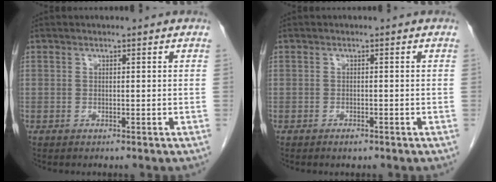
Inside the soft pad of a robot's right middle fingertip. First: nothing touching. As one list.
[{"total": 0.9, "force": [-0.7, 0.3, 0.5], "torque": [-0.010, 0.000, -0.008]}]